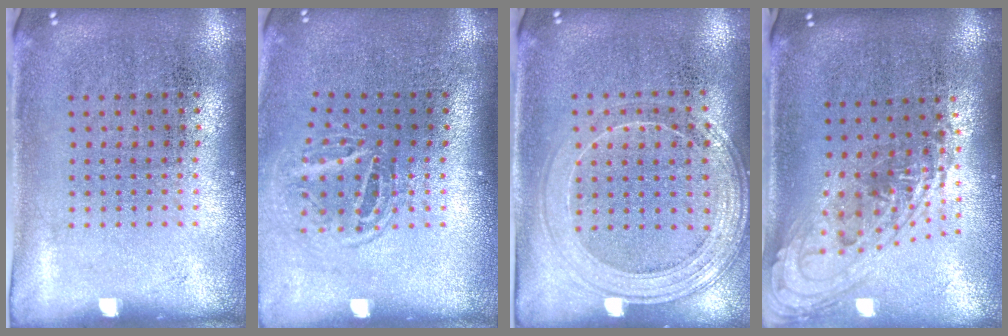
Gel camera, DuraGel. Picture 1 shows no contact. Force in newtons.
{"total": 1.6, "press": 1.0, "slide": 1.2}
{"total": 1.5, "press": 1.5, "slide": 0.4}
{"total": 1.5, "press": 1.3, "slide": 0.7}